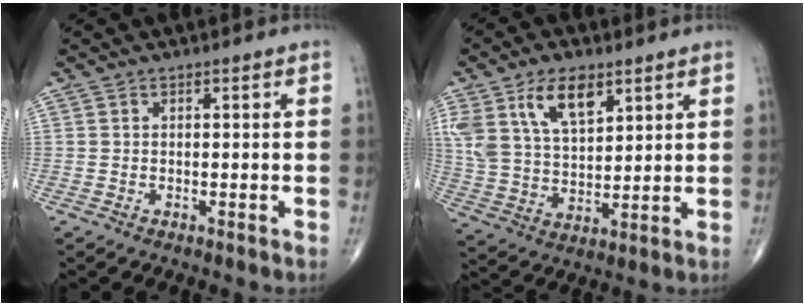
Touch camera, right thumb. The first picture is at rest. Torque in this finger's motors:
{"motor_torque": [0.11, 1.31, 1.46, 0.93, 0.11]}